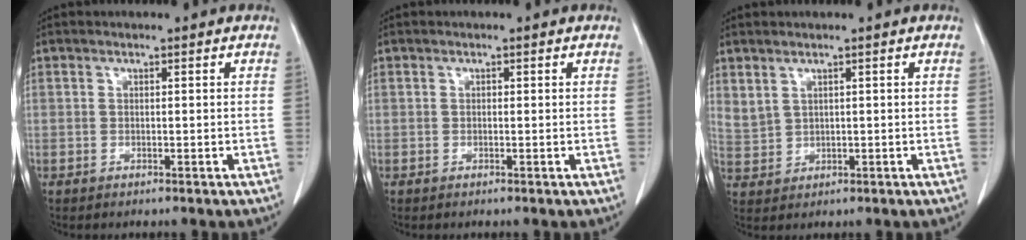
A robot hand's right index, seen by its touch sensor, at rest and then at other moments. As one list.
[{"total": 0.0}, {"total": 3.0, "force": [2.2, 1.7, 1.0], "torque": [-0.018, 0.002, 0.057]}]